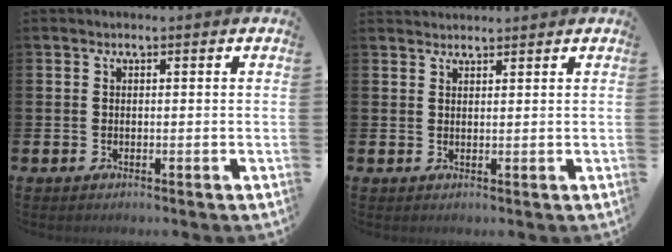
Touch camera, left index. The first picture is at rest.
{"total": 1.8, "force": [1.8, 0.3, -0.1], "torque": [0.000, -0.003, 0.033]}